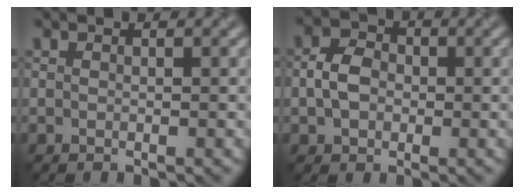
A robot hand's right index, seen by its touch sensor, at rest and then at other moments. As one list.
[{"total": 3.4, "force": [-0.2, 2.6, 2.1], "torque": [-0.042, 0.004, -0.011]}]